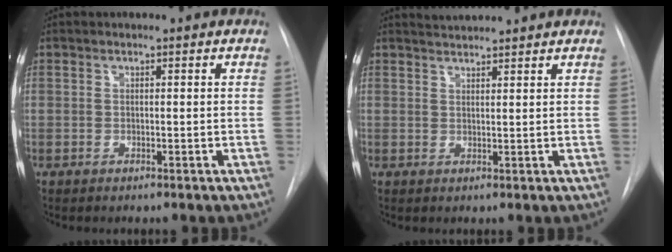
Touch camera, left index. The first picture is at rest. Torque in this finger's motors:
{"motor_torque": [-0.26, -0.18, -0.86, -0.05]}